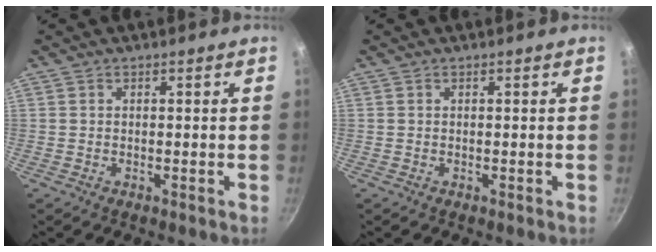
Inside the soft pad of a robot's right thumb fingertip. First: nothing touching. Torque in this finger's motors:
{"motor_torque": [0.01, 0.01, -0.08, 0.07, 0.02]}